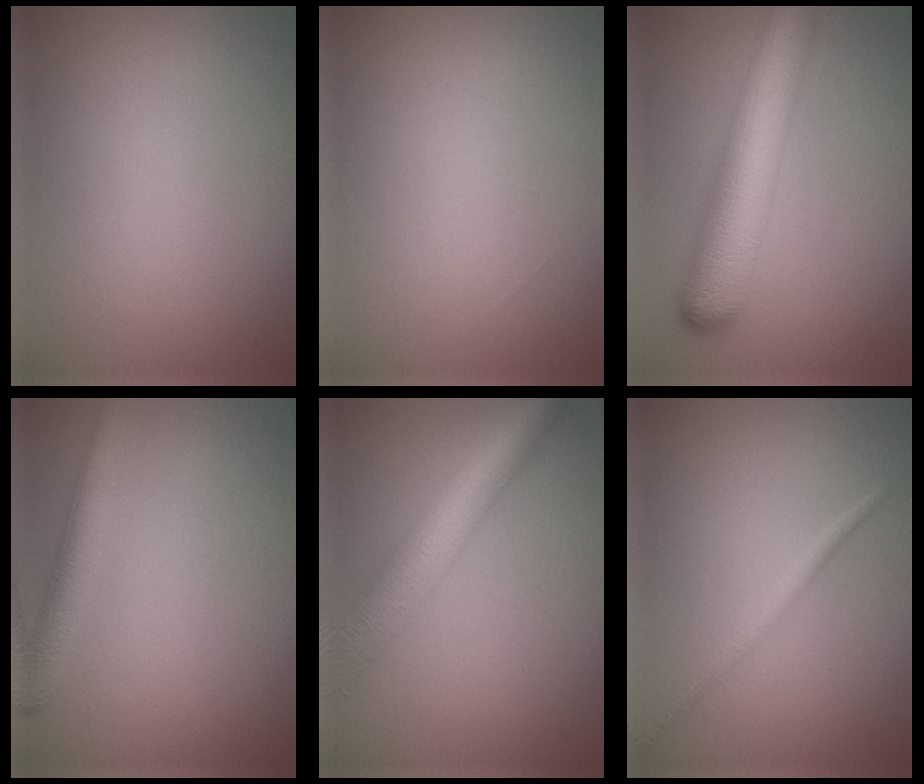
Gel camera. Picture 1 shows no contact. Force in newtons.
{"total": 0.0}
{"total": 9.0, "press": 8.9, "slide": 0.3}
{"total": 3.3, "press": 3.3, "slide": 0.2}
{"total": 8.0, "press": 8.0, "slide": 0.3}
{"total": 1.3, "press": 1.3, "slide": 0.1}